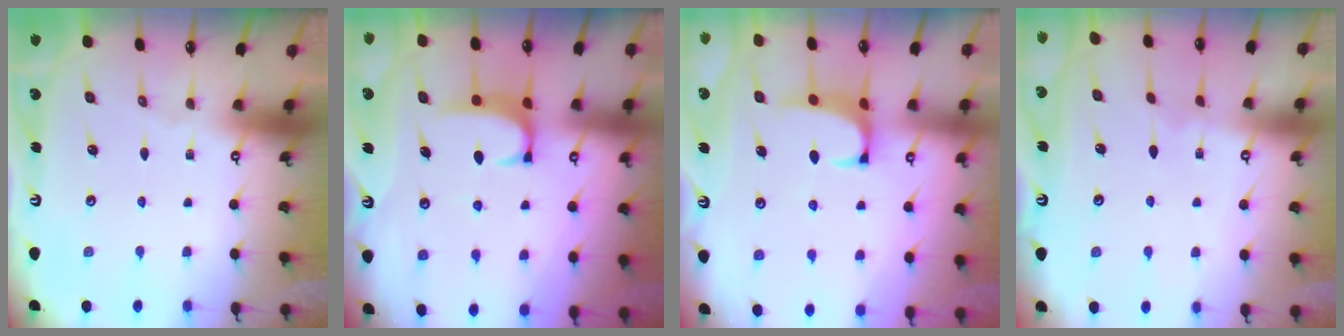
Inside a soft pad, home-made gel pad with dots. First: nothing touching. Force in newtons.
{"total": 1.9, "press": 1.8, "slide": 0.7}
{"total": 0.8, "press": 0.6, "slide": 0.6}
{"total": 4.1, "press": 4.1, "slide": 0.3}